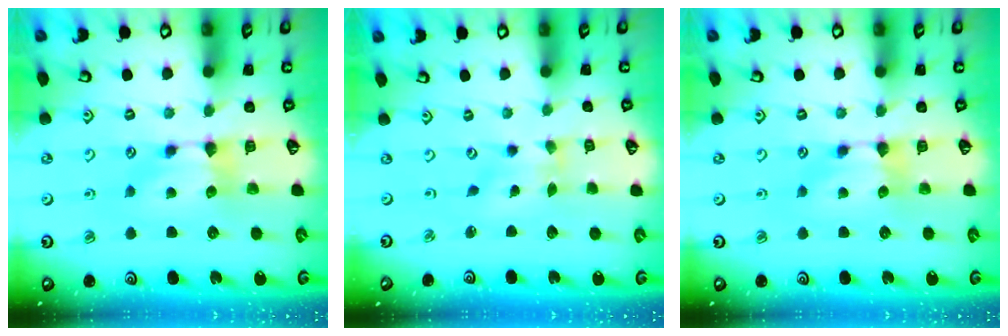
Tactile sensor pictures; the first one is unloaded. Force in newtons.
{"total": 2.3, "press": 2.1, "slide": 0.9}
{"total": 0.0}